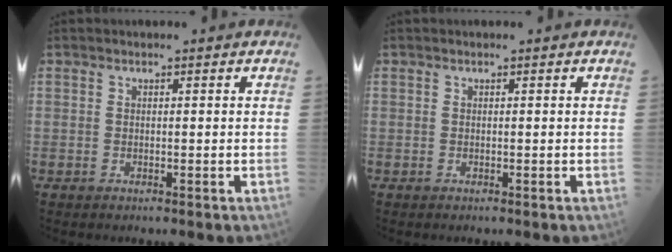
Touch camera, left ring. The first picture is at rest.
{"total": 0.0}